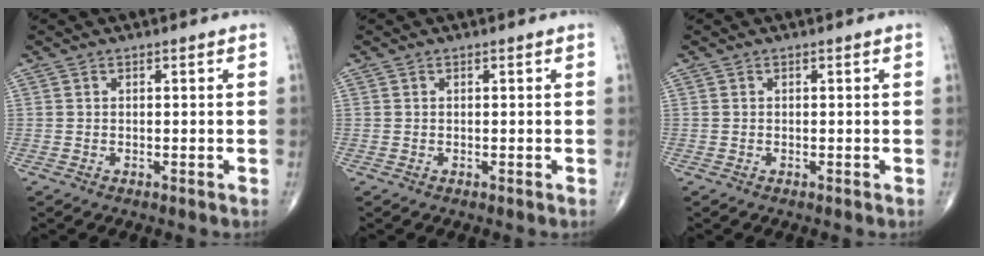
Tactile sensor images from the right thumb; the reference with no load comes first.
{"total": 0.0}
{"total": 0.0}